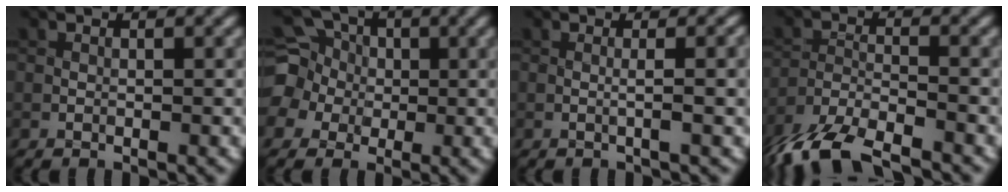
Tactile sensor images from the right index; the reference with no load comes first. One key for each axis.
{"total": 8.7, "fx": 0.6, "fy": 7.9, "fz": 3.6, "tx": -0.094, "ty": 0.022, "tz": -0.033}
{"total": 2.2, "fx": 0.1, "fy": 0.3, "fz": 2.2, "tx": -0.030, "ty": 0.002, "tz": -0.005}
{"total": 8.9, "fx": -7.4, "fy": 2.5, "fz": 4.2, "tx": -0.082, "ty": -0.026, "tz": -0.134}